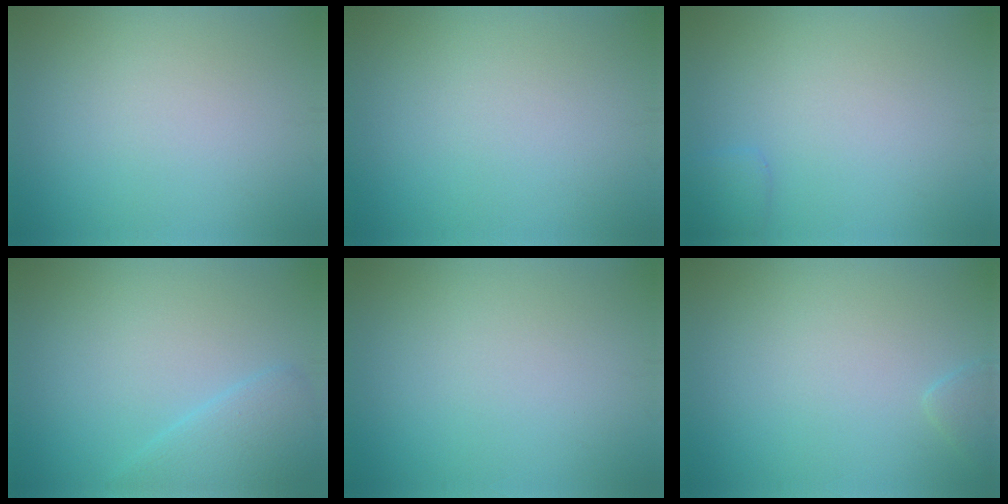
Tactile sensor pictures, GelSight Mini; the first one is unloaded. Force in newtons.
{"total": 0.0}
{"total": 1.3, "press": 1.3, "slide": 0.1}
{"total": 2.8, "press": 2.8, "slide": 0.2}
{"total": 0.0}
{"total": 1.1, "press": 1.1, "slide": 0.1}